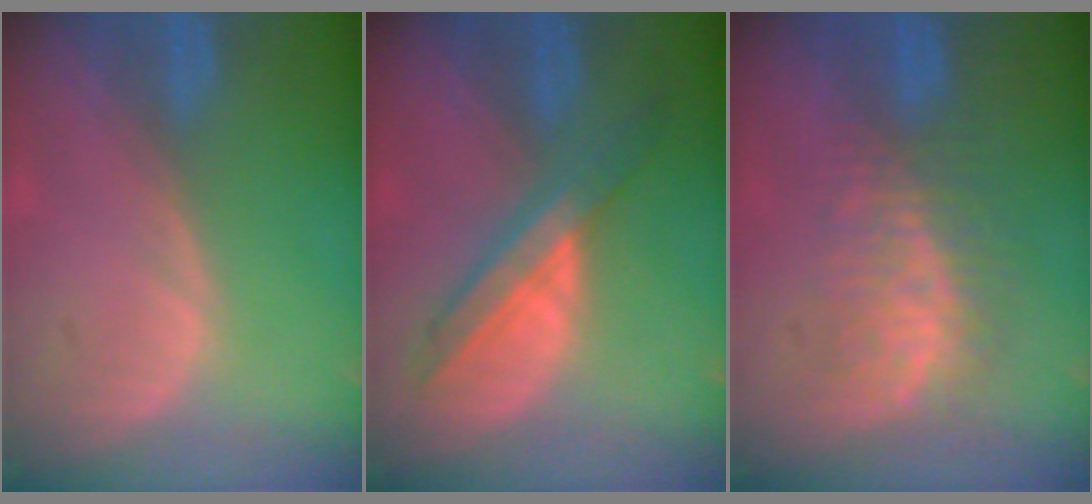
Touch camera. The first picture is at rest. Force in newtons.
{"total": 6.2, "press": 6.1, "slide": 0.5}
{"total": 8.2, "press": 7.4, "slide": 3.5}